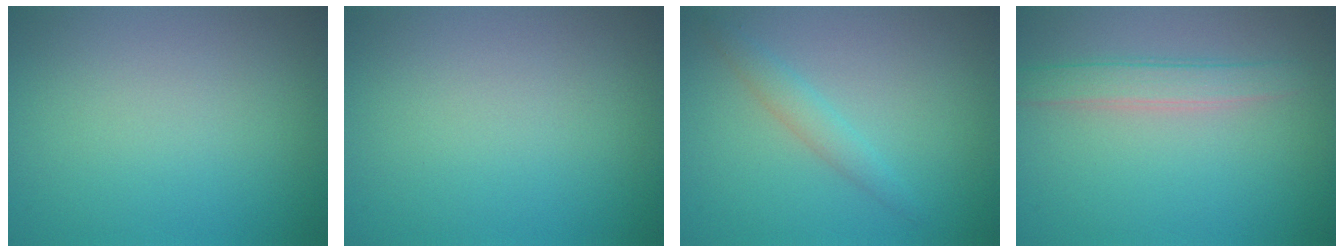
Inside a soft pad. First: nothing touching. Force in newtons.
{"total": 0.0}
{"total": 1.7, "press": 1.7, "slide": 0.0}
{"total": 2.4, "press": 2.4, "slide": 0.1}